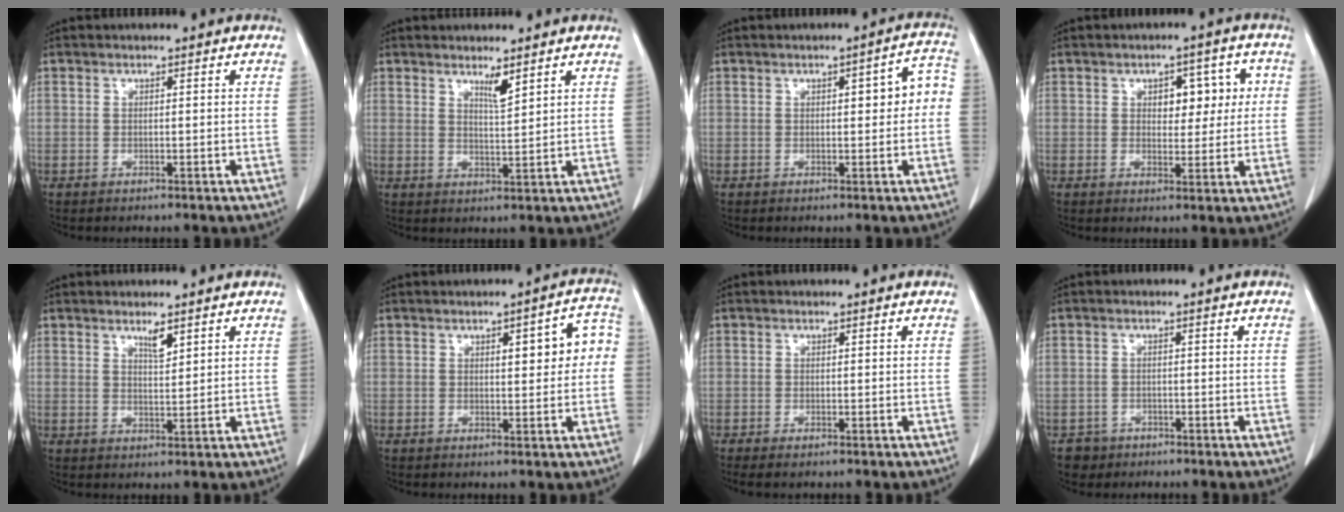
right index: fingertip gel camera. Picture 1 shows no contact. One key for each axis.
{"total": 2.9, "fx": 2.1, "fy": 0.1, "fz": 1.9, "tx": -0.041, "ty": -0.011, "tz": 0.040}
{"total": 5.1, "fx": 0.3, "fy": 1.5, "fz": 4.8, "tx": -0.058, "ty": 0.024, "tz": 0.001}
{"total": 6.0, "fx": 1.4, "fy": 3.5, "fz": 4.6, "tx": -0.051, "ty": 0.021, "tz": 0.022}
{"total": 2.5, "fx": 1.7, "fy": 0.4, "fz": 1.7, "tx": -0.035, "ty": -0.004, "tz": 0.032}
{"total": 6.2, "fx": 0.9, "fy": 2.0, "fz": 5.8, "tx": -0.070, "ty": 0.024, "tz": 0.010}
{"total": 1.8, "fx": -1.4, "fy": 0.4, "fz": 1.1, "tx": -0.017, "ty": -0.006, "tz": -0.020}
{"total": 2.9, "fx": -1.6, "fy": 2.4, "fz": -0.4, "tx": 0.003, "ty": 0.011, "tz": -0.028}